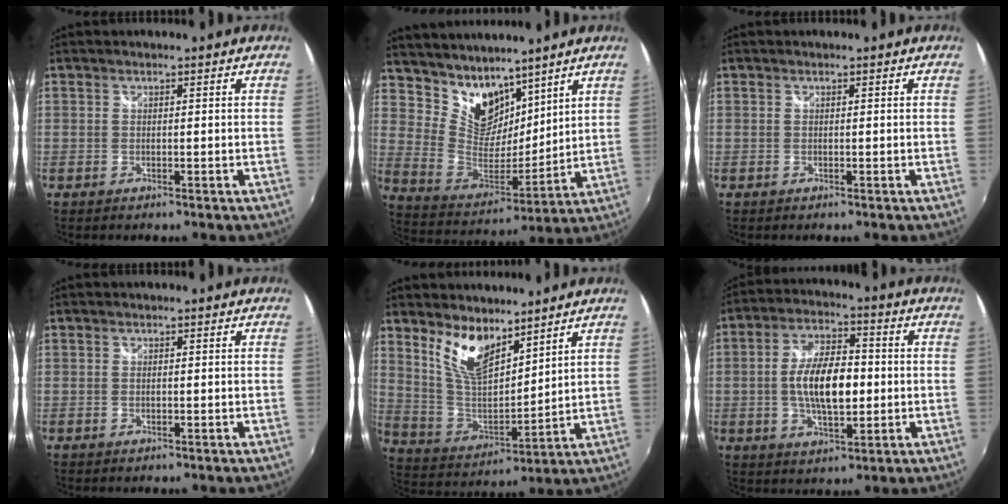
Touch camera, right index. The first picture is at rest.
{"total": 12.9, "force": [9.8, 7.3, 4.3], "torque": [-0.089, 0.002, 0.195]}
{"total": 0.0}
{"total": 0.8, "force": [0.0, 0.4, 0.7], "torque": [-0.015, -0.001, -0.002]}
{"total": 11.7, "force": [7.9, 4.8, 7.2], "torque": [-0.140, -0.006, 0.161]}
{"total": 12.2, "force": [-1.0, 5.4, 10.9], "torque": [-0.207, 0.004, -0.015]}